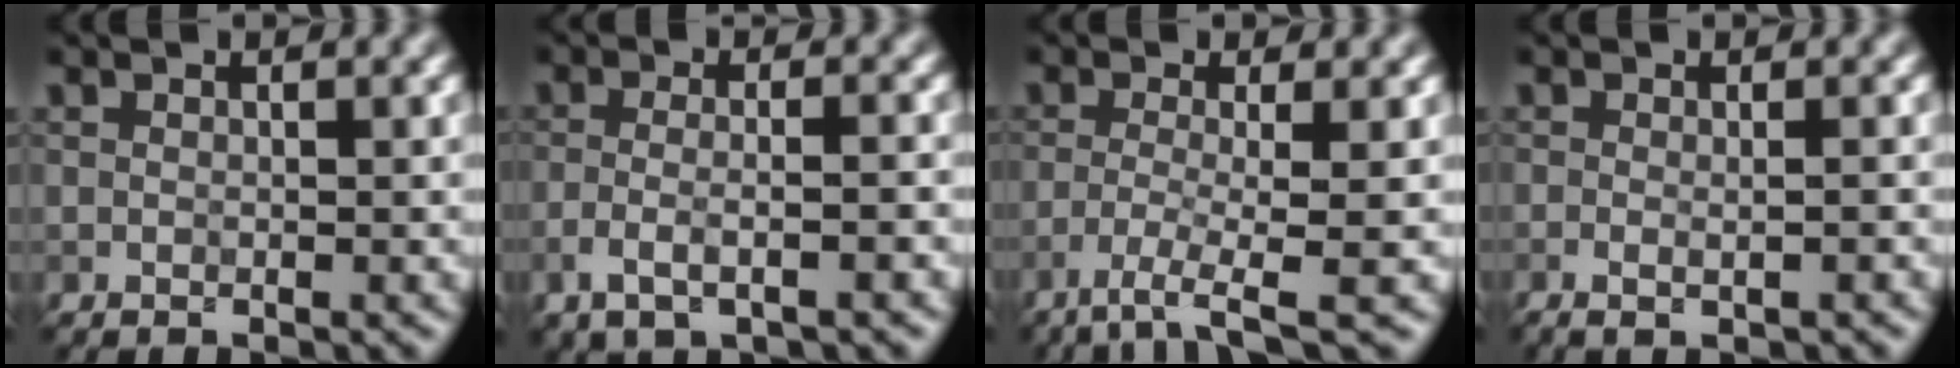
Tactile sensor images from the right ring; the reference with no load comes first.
{"total": 3.3, "force": [-1.5, 1.0, 2.8], "torque": [-0.056, -0.003, -0.032]}
{"total": 3.9, "force": [-1.9, 0.5, 3.4], "torque": [-0.062, -0.004, -0.047]}
{"total": 2.0, "force": [-0.5, 0.9, 1.7], "torque": [-0.019, 0.000, -0.007]}